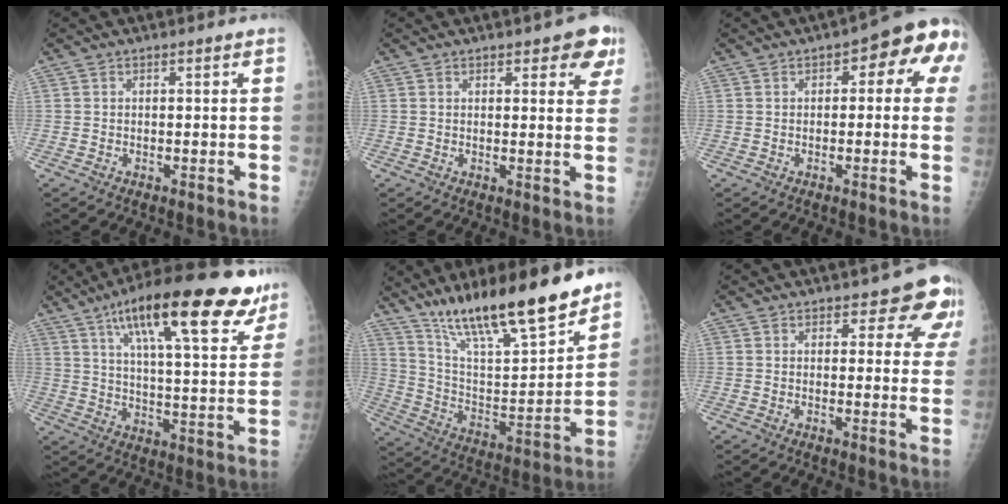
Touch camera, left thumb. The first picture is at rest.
{"total": 5.8, "force": [3.4, 2.6, 3.9], "torque": [-0.010, -0.012, 0.033]}
{"total": 9.1, "force": [2.6, 4.3, 7.6], "torque": [-0.048, 0.020, 0.015]}
{"total": 24.8, "force": [14.7, 7.0, 18.7], "torque": [-0.257, -0.031, 0.222]}
{"total": 23.8, "force": [17.7, 5.0, 15.0], "torque": [-0.225, -0.080, 0.307]}
{"total": 8.1, "force": [5.3, 4.1, 4.6], "torque": [-0.009, -0.025, 0.050]}